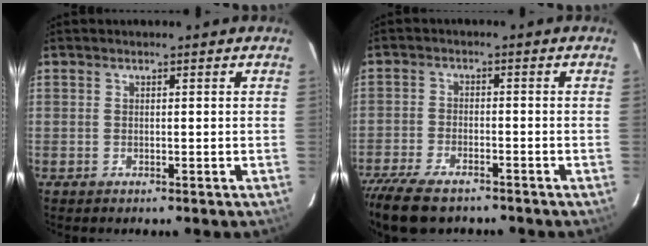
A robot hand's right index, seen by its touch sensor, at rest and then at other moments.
{"total": 11.0, "force": [-8.9, 3.7, 5.2], "torque": [-0.131, -0.031, -0.161]}